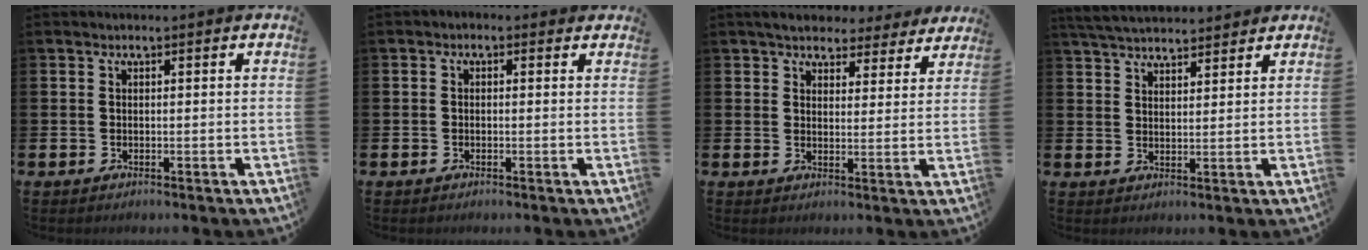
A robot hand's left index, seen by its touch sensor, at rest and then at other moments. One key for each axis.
{"total": 0.6, "fx": -0.4, "fy": 0.4, "fz": 0.2, "tx": 0.003, "ty": 0.000, "tz": -0.011}
{"total": 5.2, "fx": 4.8, "fy": 1.9, "fz": 0.6, "tx": -0.018, "ty": -0.028, "tz": 0.083}
{"total": 4.5, "fx": 4.3, "fy": 0.9, "fz": 0.7, "tx": -0.032, "ty": -0.015, "tz": 0.080}